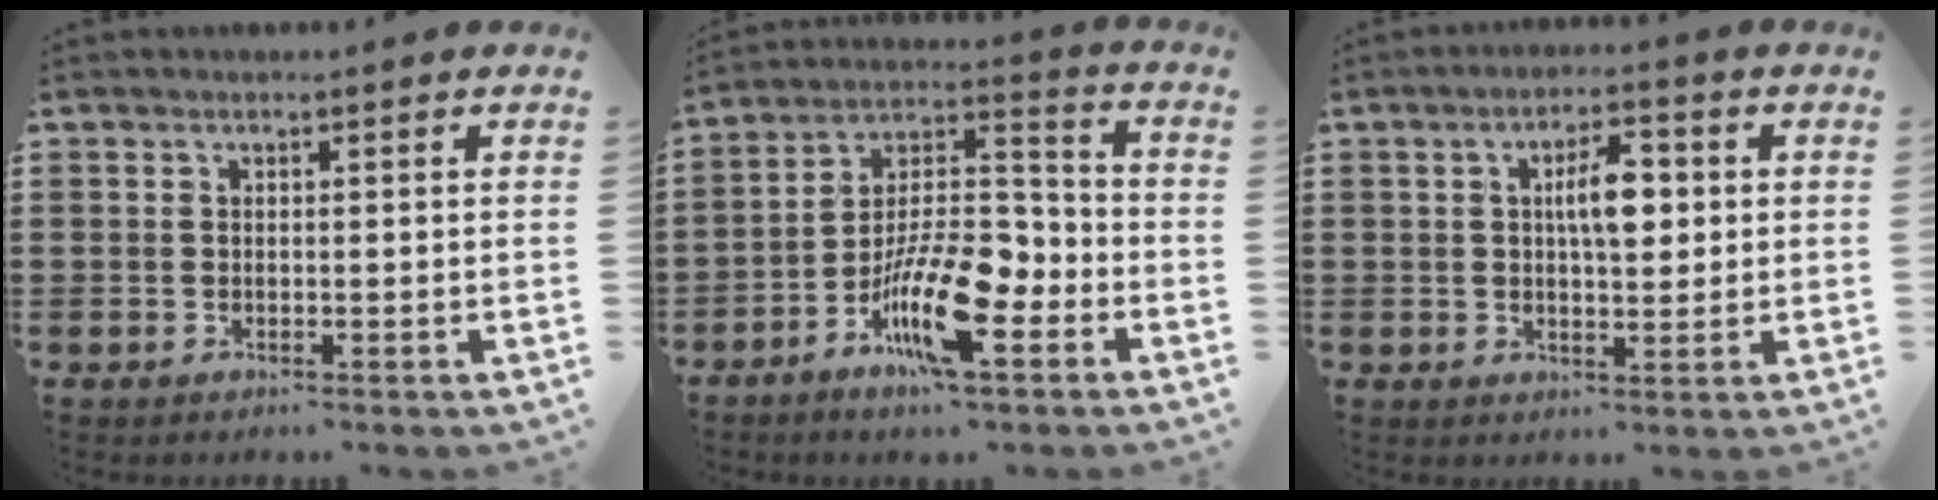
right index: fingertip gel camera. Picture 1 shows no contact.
{"total": 13.8, "force": [-6.6, 4.7, 11.1], "torque": [-0.227, 0.008, -0.126]}
{"total": 6.1, "force": [1.4, 2.6, 5.4], "torque": [-0.087, 0.003, 0.015]}